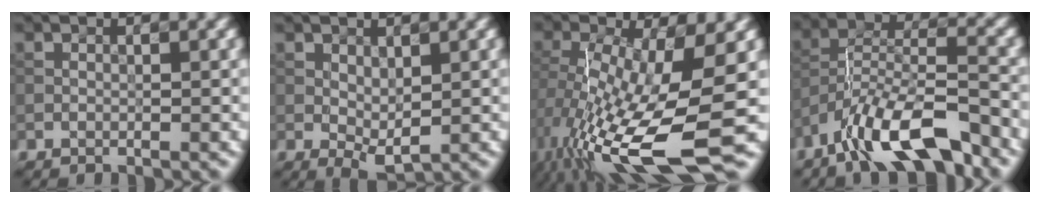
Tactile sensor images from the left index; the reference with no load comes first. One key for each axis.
{"total": 2.1, "fx": 0.6, "fy": 1.0, "fz": 1.7, "tx": -0.027, "ty": -0.003, "tz": 0.016}
{"total": 13.6, "fx": -4.4, "fy": 3.9, "fz": 12.3, "tx": -0.241, "ty": -0.018, "tz": -0.072}
{"total": 9.1, "fx": -6.6, "fy": 2.5, "fz": 5.7, "tx": -0.099, "ty": 0.005, "tz": -0.126}